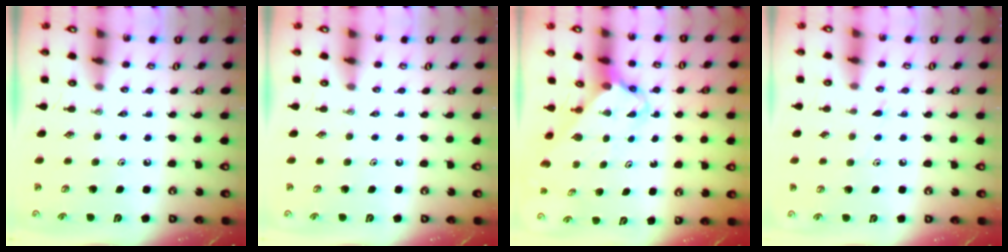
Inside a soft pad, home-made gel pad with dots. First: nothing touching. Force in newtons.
{"total": 0.0}
{"total": 2.6, "press": 2.6, "slide": 0.2}
{"total": 4.3, "press": 4.2, "slide": 0.6}